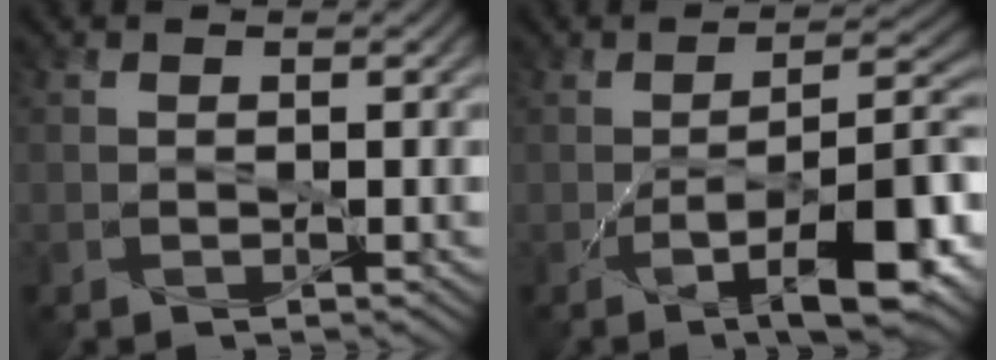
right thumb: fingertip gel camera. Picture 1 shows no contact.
{"total": 11.3, "force": [-5.1, 3.2, 9.6], "torque": [-0.145, 0.004, -0.076]}